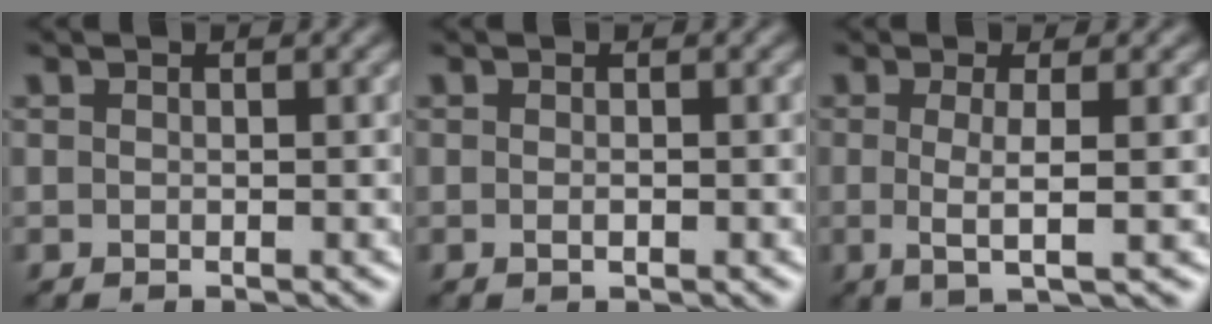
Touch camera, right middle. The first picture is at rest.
{"total": 0.7, "force": [-0.3, 0.3, 0.6], "torque": [-0.010, 0.000, -0.002]}
{"total": 3.5, "force": [-0.1, 0.6, 3.4], "torque": [-0.063, -0.005, -0.004]}